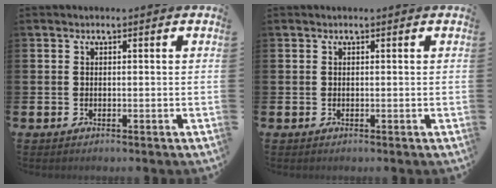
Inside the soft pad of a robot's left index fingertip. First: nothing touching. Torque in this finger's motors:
{"motor_torque": [0.89, -1.25, 0.05, 0.00]}